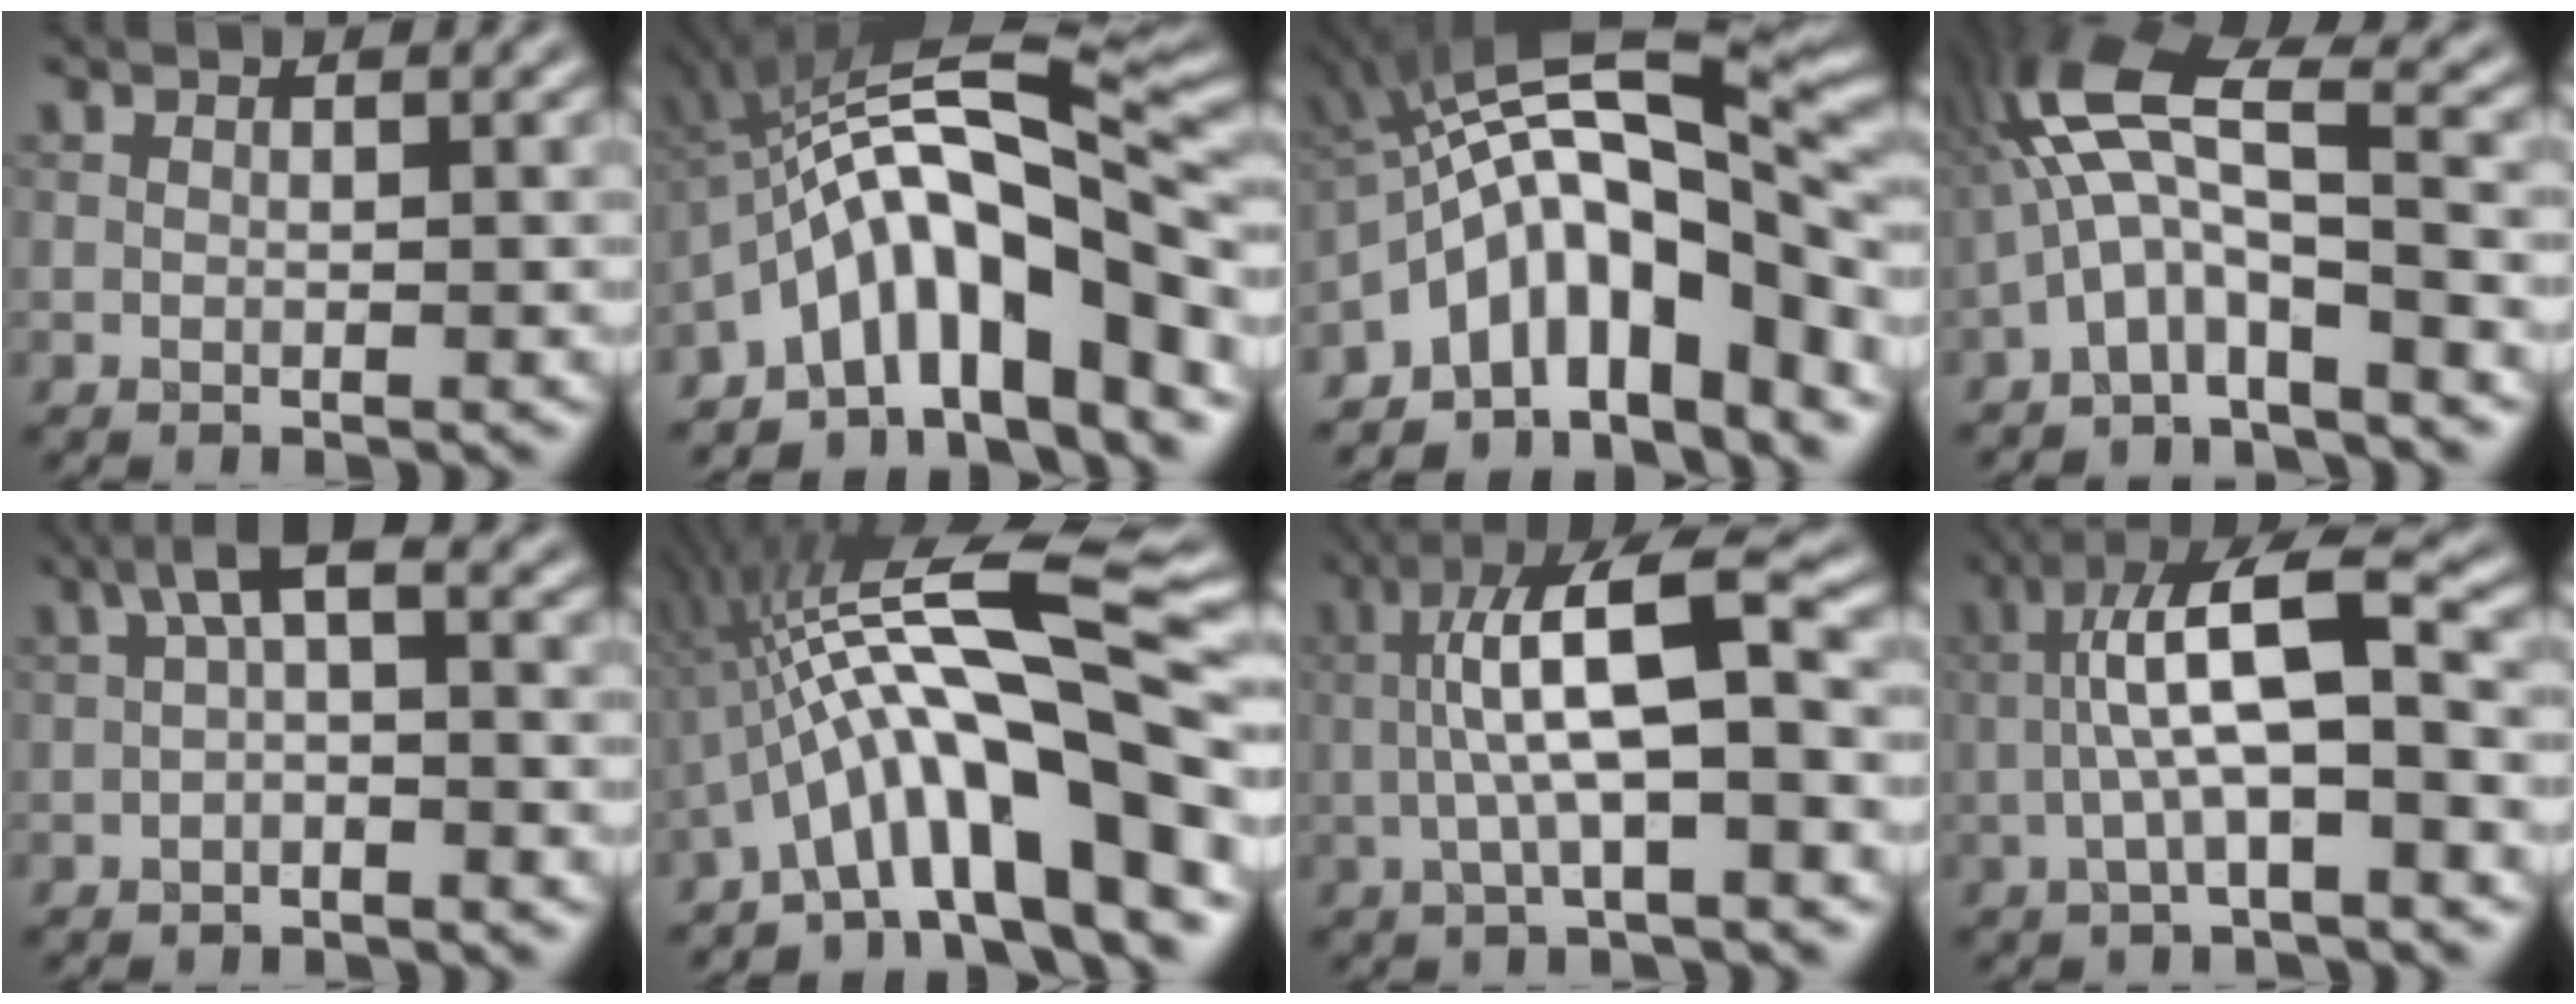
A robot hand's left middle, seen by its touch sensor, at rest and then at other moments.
{"total": 12.9, "force": [-4.4, 4.1, 11.4], "torque": [-0.163, 0.028, -0.077]}
{"total": 13.2, "force": [-4.3, 5.0, 11.5], "torque": [-0.163, 0.021, -0.070]}
{"total": 7.9, "force": [-1.8, 2.2, 7.3], "torque": [-0.148, 0.028, -0.051]}
{"total": 3.0, "force": [-0.1, 1.0, 2.8], "torque": [-0.050, 0.017, -0.011]}
{"total": 14.8, "force": [-3.3, 2.9, 14.1], "torque": [-0.214, 0.036, -0.051]}
{"total": 8.2, "force": [-0.3, 1.8, 8.0], "torque": [-0.140, 0.023, -0.011]}
{"total": 7.4, "force": [-0.8, 1.7, 7.2], "torque": [-0.129, 0.024, -0.020]}